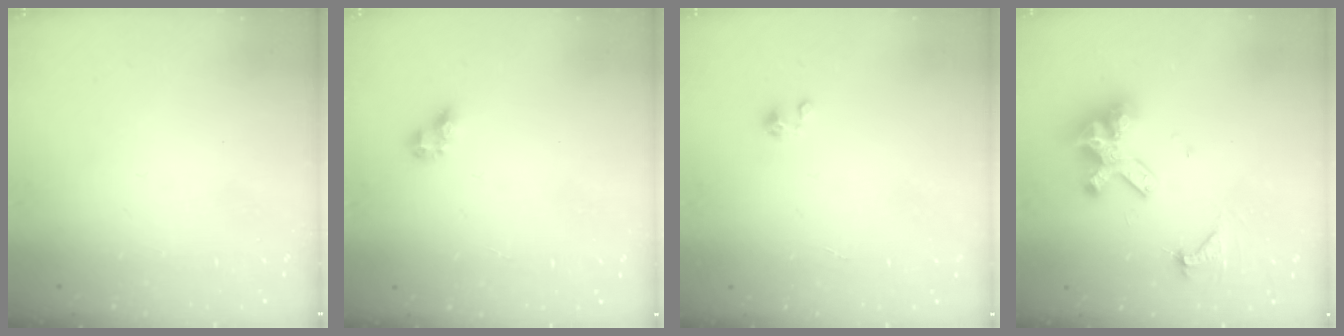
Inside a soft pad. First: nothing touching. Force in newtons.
{"total": 5.0, "press": 5.0, "slide": 0.5}
{"total": 0.9, "press": 0.9, "slide": 0.1}
{"total": 11.3, "press": 11.2, "slide": 1.2}